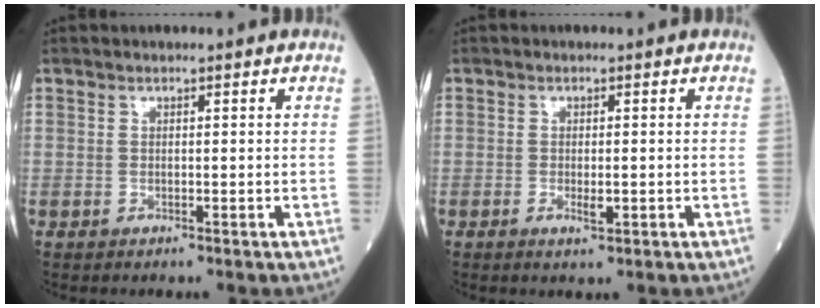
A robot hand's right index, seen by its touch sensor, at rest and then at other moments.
{"total": 2.0, "force": [-0.5, 0.6, 1.8], "torque": [-0.034, -0.003, -0.006]}